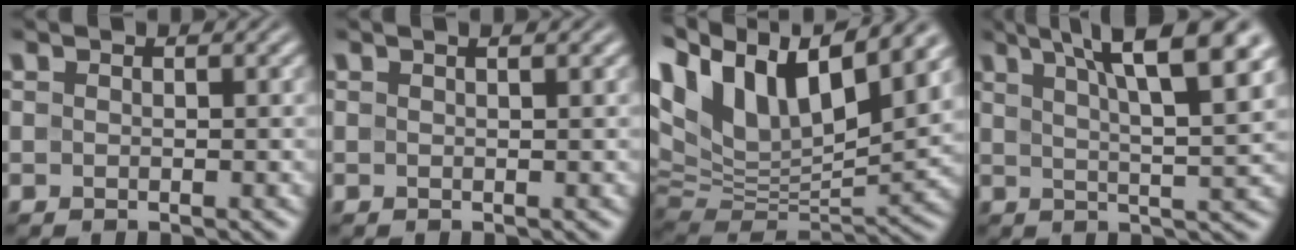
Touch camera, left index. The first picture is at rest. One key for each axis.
{"total": 1.4, "fx": 0.7, "fy": 0.4, "fz": 1.1, "tx": -0.015, "ty": 0.002, "tz": 0.003}
{"total": 15.9, "fx": 8.0, "fy": 7.7, "fz": 11.4, "tx": -0.246, "ty": 0.033, "tz": 0.151}
{"total": 10.2, "fx": 5.6, "fy": 2.4, "fz": 8.2, "tx": -0.102, "ty": 0.027, "tz": 0.073}